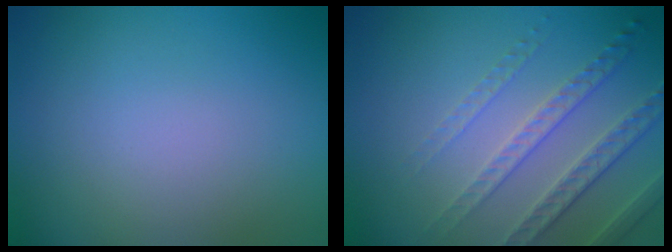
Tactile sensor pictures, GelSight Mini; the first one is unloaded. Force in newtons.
{"total": 5.0, "press": 3.3, "slide": 3.7}